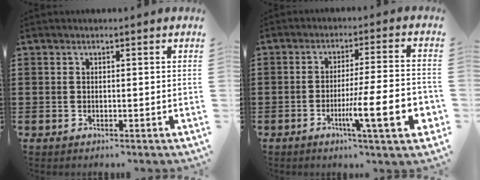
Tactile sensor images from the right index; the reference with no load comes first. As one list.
[{"total": 11.7, "force": [-3.9, 1.4, 10.9], "torque": [-0.182, -0.011, -0.068]}]